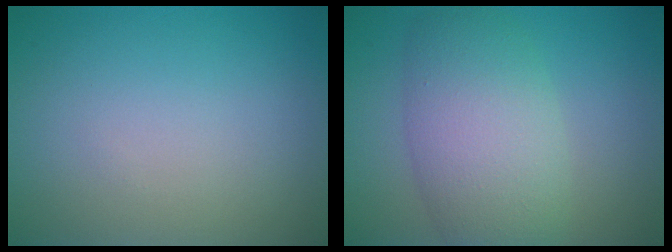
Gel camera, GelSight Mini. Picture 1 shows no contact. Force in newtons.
{"total": 7.0, "press": 7.0, "slide": 0.1}